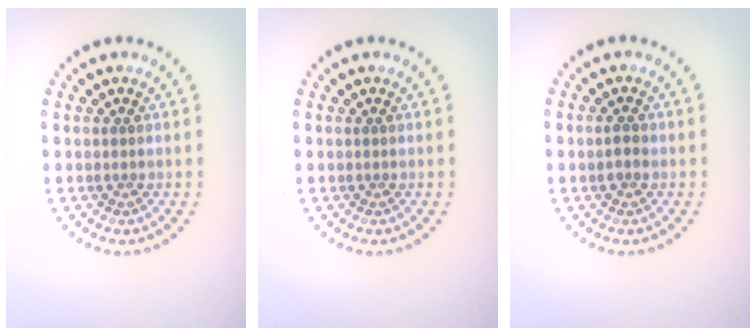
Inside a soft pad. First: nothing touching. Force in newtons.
{"total": 0.0}
{"total": 1.2, "press": 1.2, "slide": 0.1}